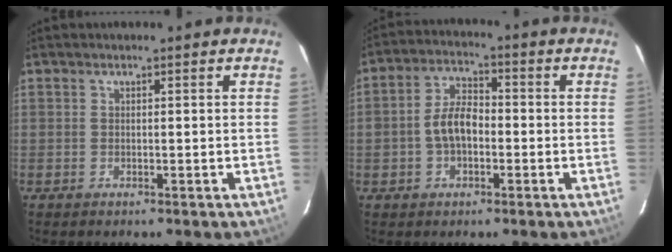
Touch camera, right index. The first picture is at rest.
{"total": 6.9, "force": [-1.4, 4.2, 5.2], "torque": [-0.103, 0.017, -0.021]}